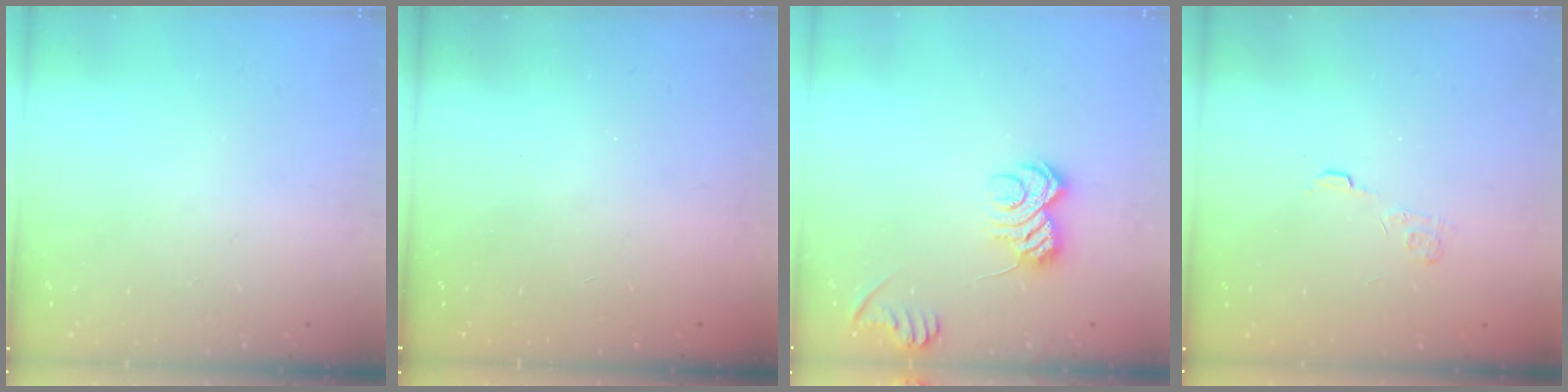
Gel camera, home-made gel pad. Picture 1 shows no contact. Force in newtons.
{"total": 2.5, "press": 2.4, "slide": 0.8}
{"total": 8.2, "press": 8.2, "slide": 1.1}
{"total": 2.8, "press": 2.4, "slide": 1.5}